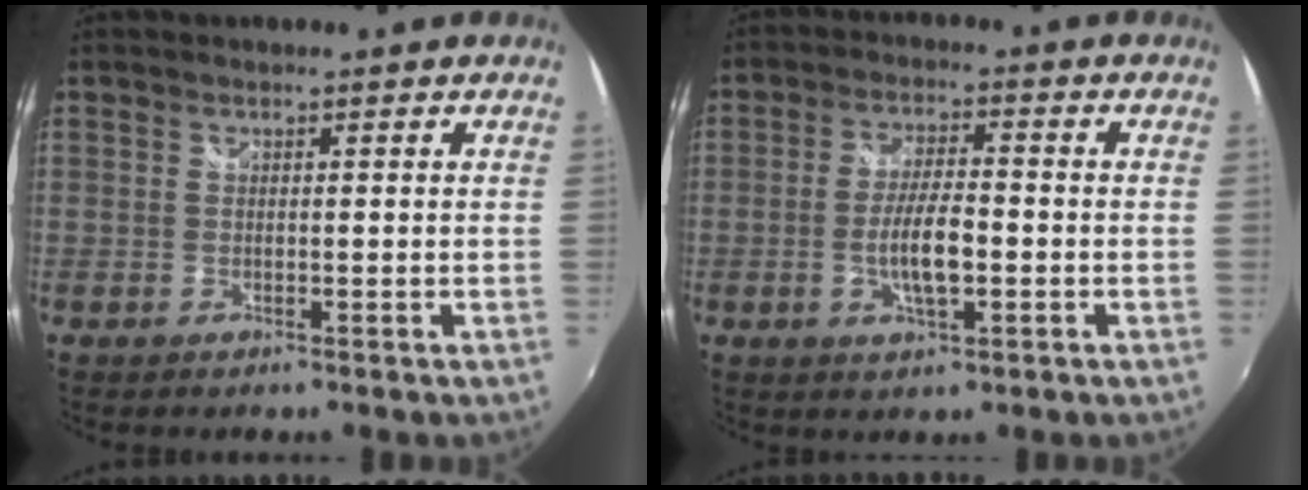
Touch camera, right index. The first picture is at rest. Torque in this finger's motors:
{"motor_torque": [0.55, -0.44, 0.38, 0.12]}